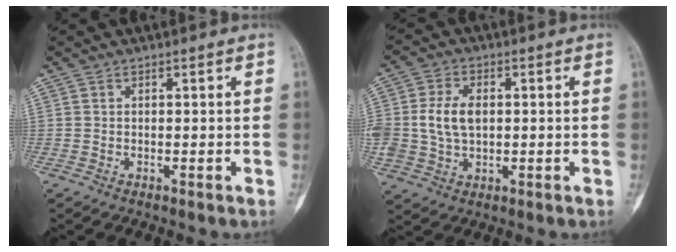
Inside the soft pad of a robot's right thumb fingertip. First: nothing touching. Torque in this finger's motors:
{"motor_torque": [0.09, 0.12, 0.11, 0.02, 0.08]}